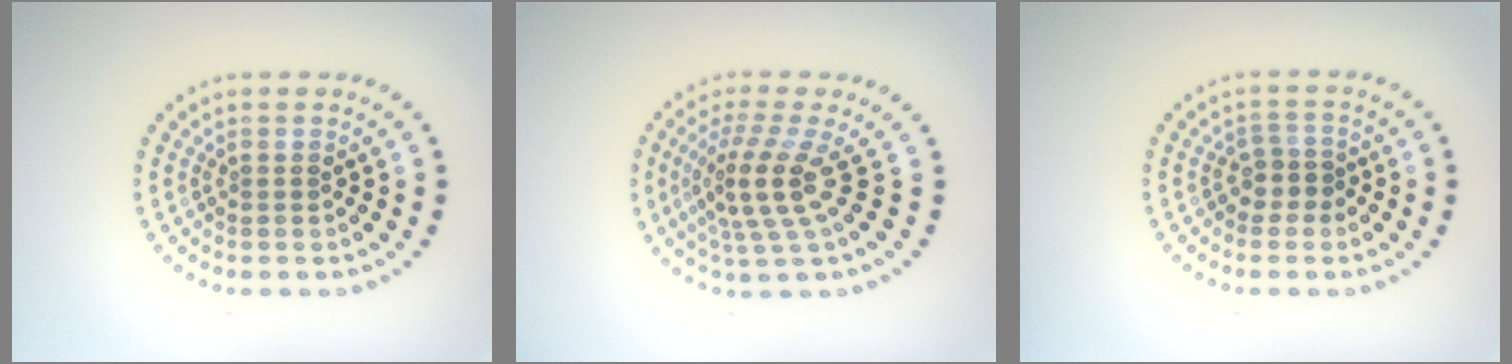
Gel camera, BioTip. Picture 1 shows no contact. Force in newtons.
{"total": 4.2, "press": 2.8, "slide": 3.1}
{"total": 1.9, "press": 1.5, "slide": 1.1}